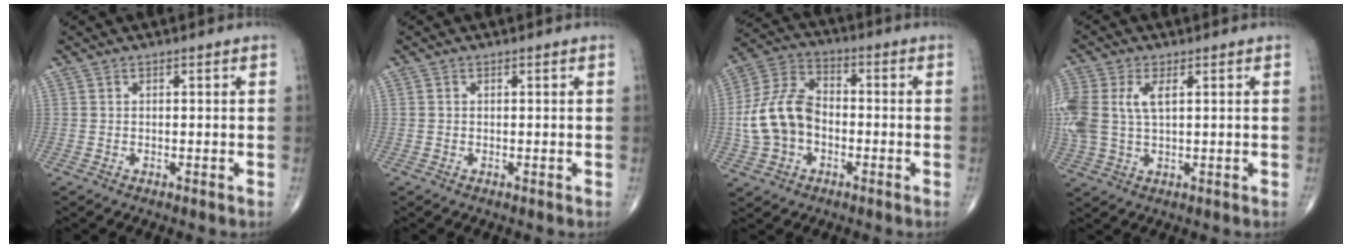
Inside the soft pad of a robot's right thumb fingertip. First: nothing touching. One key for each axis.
{"total": 0.0}
{"total": 12.6, "fx": -2.0, "fy": 9.0, "fz": 8.6, "tx": -0.161, "ty": 0.037, "tz": -0.045}
{"total": 11.2, "fx": 2.2, "fy": 6.2, "fz": 9.0, "tx": -0.239, "ty": 0.013, "tz": 0.049}